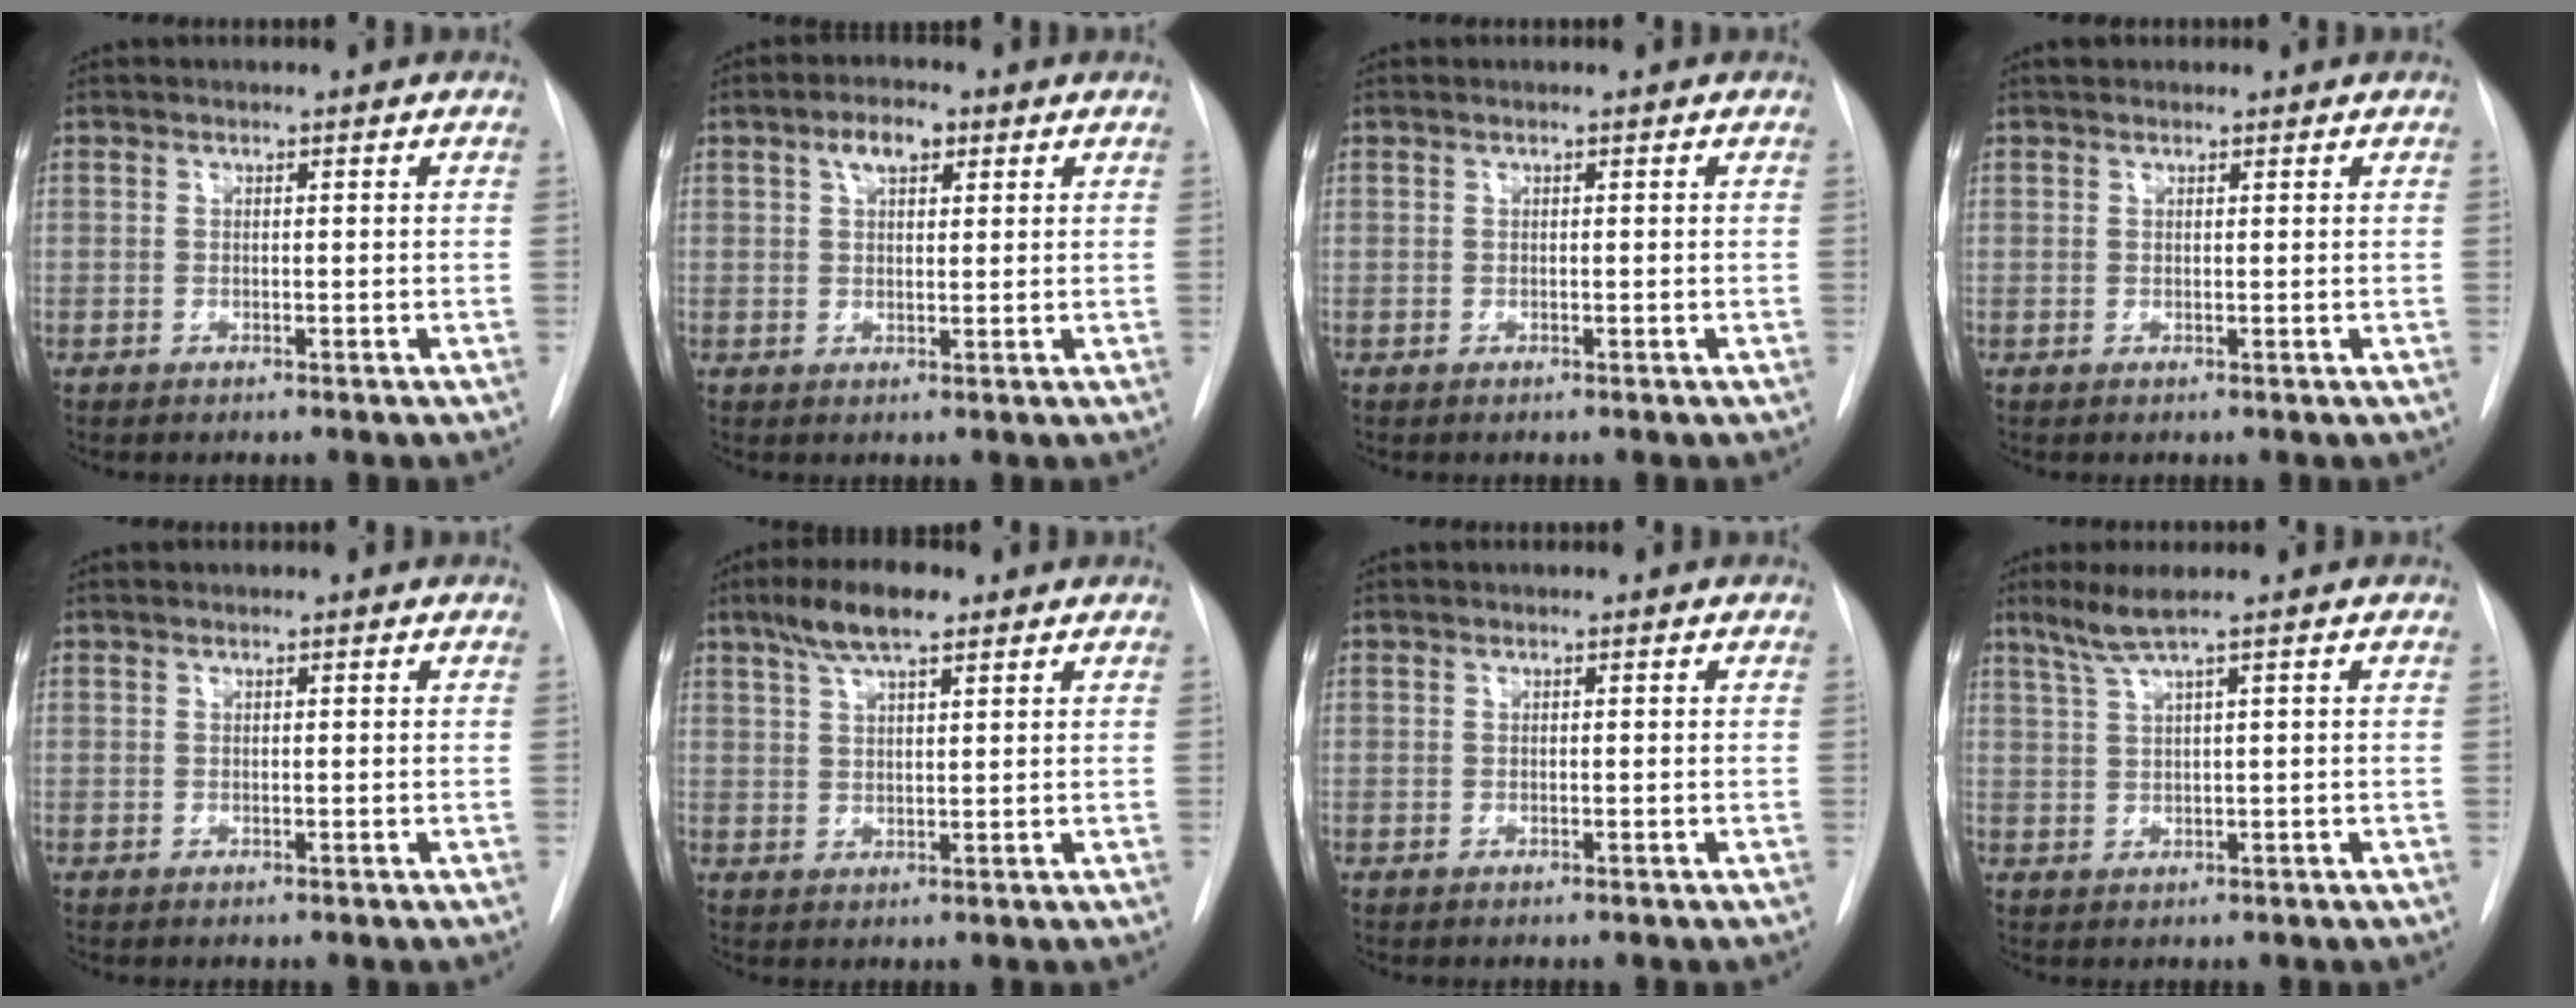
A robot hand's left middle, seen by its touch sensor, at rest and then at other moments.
{"total": 4.0, "force": [2.0, 1.9, 2.9], "torque": [-0.055, 0.013, 0.034]}
{"total": 0.0}
{"total": 1.7, "force": [1.4, 0.8, 0.4], "torque": [-0.008, 0.017, 0.019]}
{"total": 0.0}
{"total": 6.9, "force": [4.6, 1.5, 4.9], "torque": [-0.099, 0.015, 0.083]}
{"total": 0.0}
{"total": 3.7, "force": [2.4, -0.7, 2.8], "torque": [-0.071, 0.008, 0.055]}